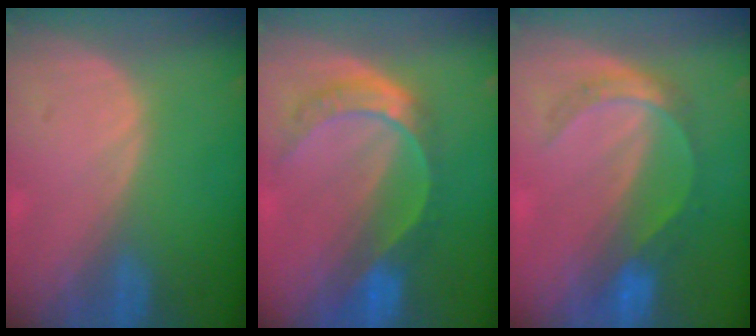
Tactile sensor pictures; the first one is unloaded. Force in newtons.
{"total": 7.7, "press": 6.4, "slide": 4.3}
{"total": 5.5, "press": 5.0, "slide": 2.2}